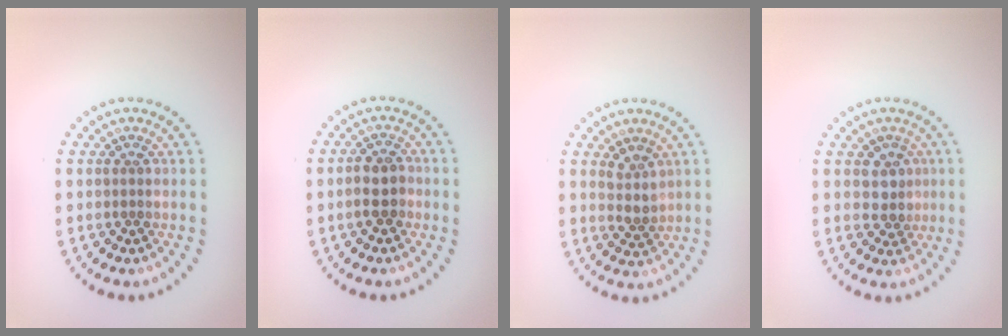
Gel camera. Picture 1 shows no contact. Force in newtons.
{"total": 2.7, "press": 2.6, "slide": 0.9}
{"total": 2.1, "press": 1.6, "slide": 1.3}
{"total": 1.9, "press": 1.6, "slide": 1.0}